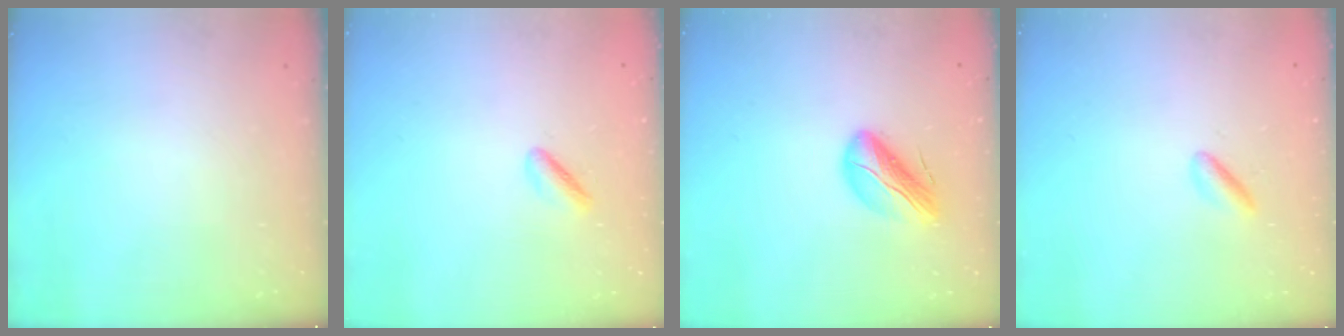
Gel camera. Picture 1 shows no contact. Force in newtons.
{"total": 1.7, "press": 1.4, "slide": 1.0}
{"total": 10.8, "press": 10.5, "slide": 2.6}
{"total": 2.1, "press": 1.9, "slide": 1.0}